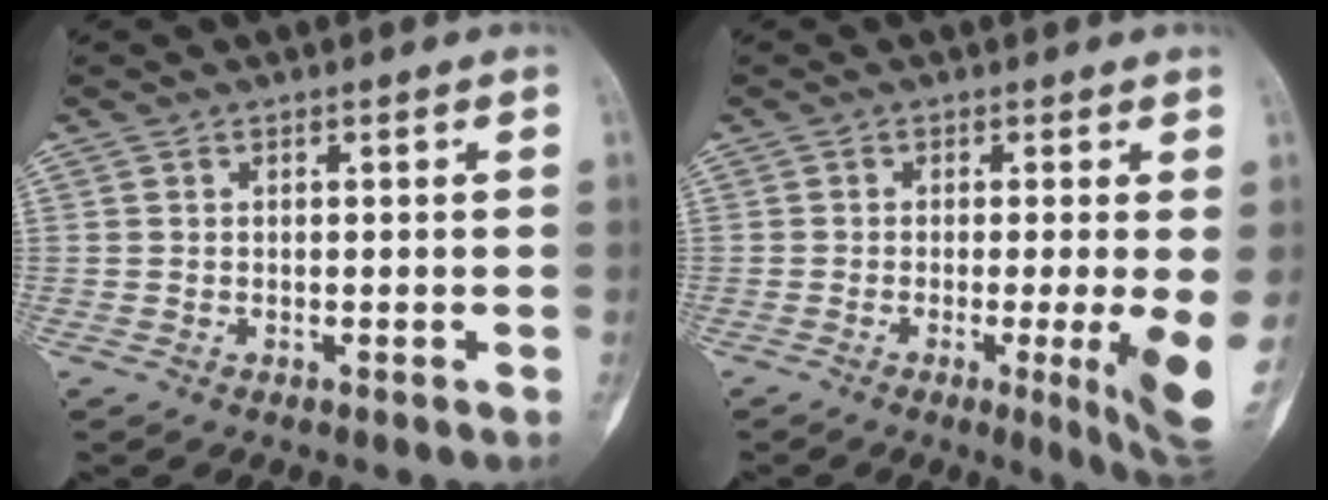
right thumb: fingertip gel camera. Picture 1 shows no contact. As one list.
[{"total": 8.6, "force": [-1.3, 0.8, 8.5], "torque": [-0.114, -0.019, -0.023]}]